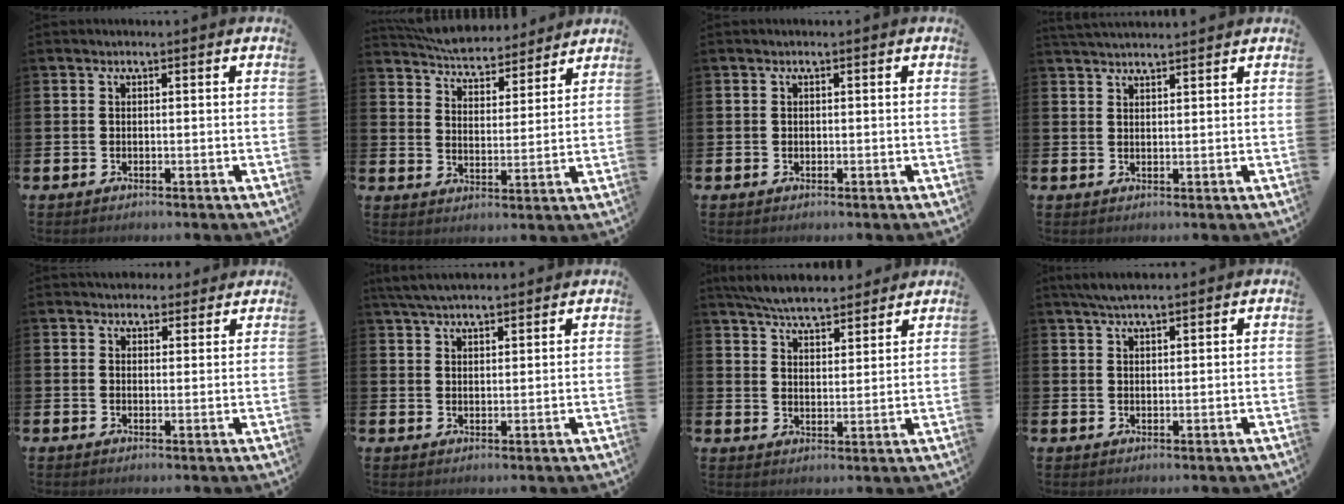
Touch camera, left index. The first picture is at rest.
{"total": 6.0, "force": [5.8, 1.2, 0.6], "torque": [-0.030, -0.046, 0.099]}
{"total": 0.0}
{"total": 2.7, "force": [2.6, 0.1, 0.3], "torque": [-0.007, -0.011, 0.048]}
{"total": 3.4, "force": [3.1, 1.4, -0.2], "torque": [0.018, -0.017, 0.053]}
{"total": 4.6, "force": [4.3, 1.0, 1.4], "torque": [-0.033, -0.011, 0.080]}
{"total": 6.5, "force": [6.3, 1.1, 1.4], "torque": [-0.040, -0.029, 0.112]}
{"total": 3.5, "force": [3.0, 0.7, 1.7], "torque": [-0.032, -0.005, 0.053]}